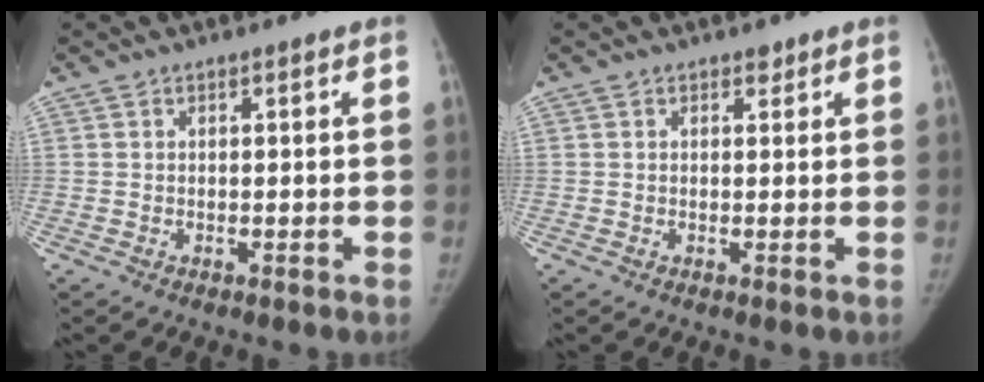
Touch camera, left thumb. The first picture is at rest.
{"total": 1.0, "force": [0.8, 0.6, 0.3], "torque": [0.001, -0.005, 0.009]}